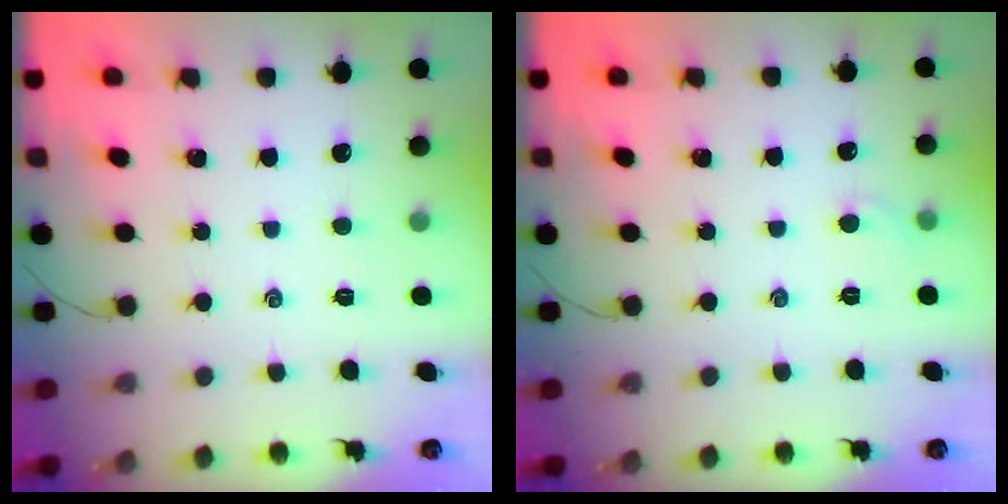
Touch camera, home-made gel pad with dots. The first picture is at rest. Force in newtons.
{"total": 2.9, "press": 2.8, "slide": 1.0}